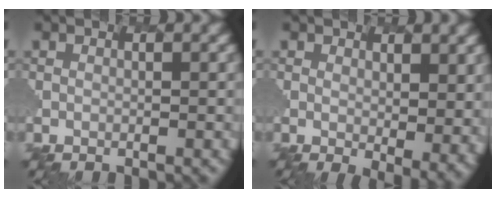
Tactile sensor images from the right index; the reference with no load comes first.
{"total": 3.4, "force": [0.0, 1.2, 3.2], "torque": [-0.052, -0.014, 0.006]}